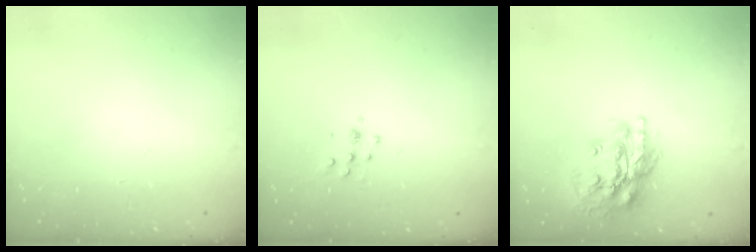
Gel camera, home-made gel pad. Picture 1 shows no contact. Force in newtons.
{"total": 5.4, "press": 5.4, "slide": 0.6}
{"total": 17.0, "press": 16.9, "slide": 2.3}